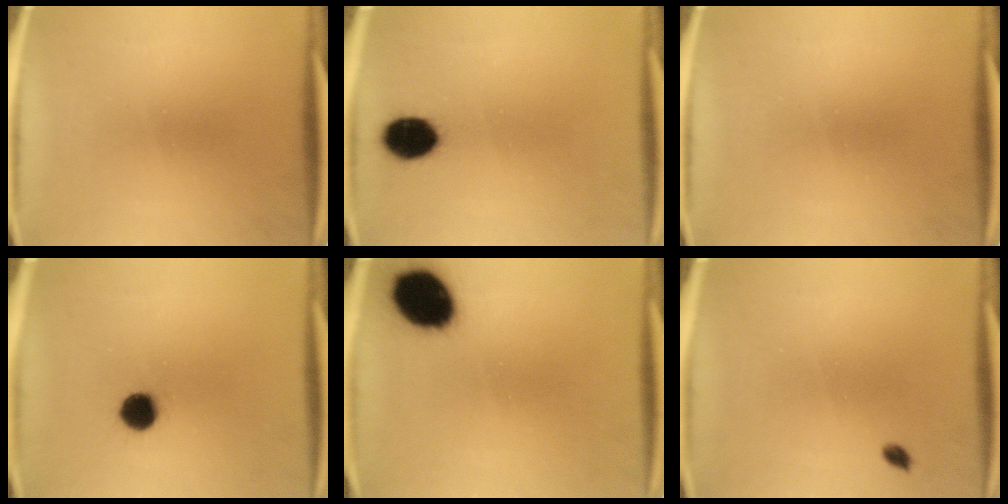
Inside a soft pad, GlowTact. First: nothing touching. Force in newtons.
{"total": 7.9}
{"total": 0.0}
{"total": 5.9}
{"total": 14.6}
{"total": 1.0}